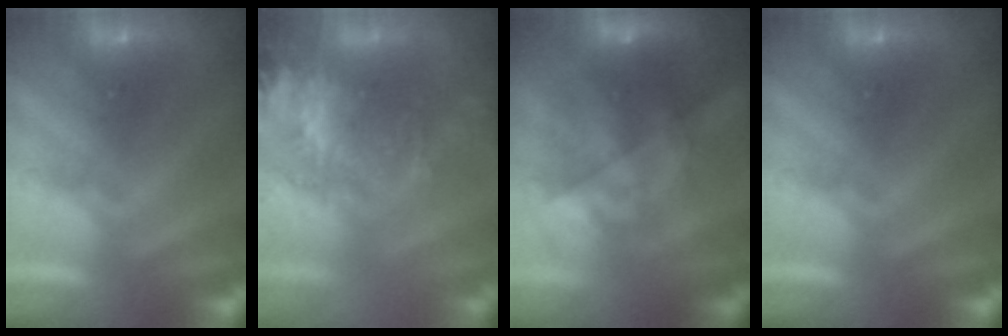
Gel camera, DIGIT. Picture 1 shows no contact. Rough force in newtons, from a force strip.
{"total": 9.5}
{"total": 7.8}
{"total": 0.0}